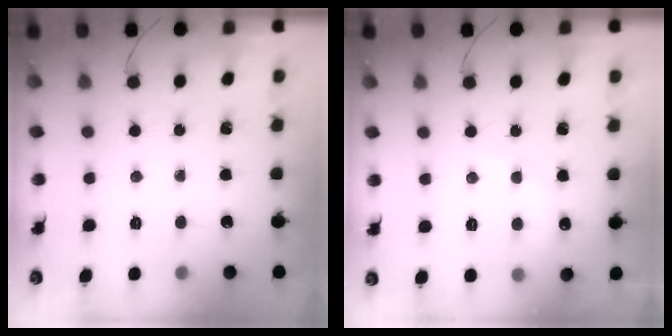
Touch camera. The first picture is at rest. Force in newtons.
{"total": 6.8, "press": 6.7, "slide": 1.2}